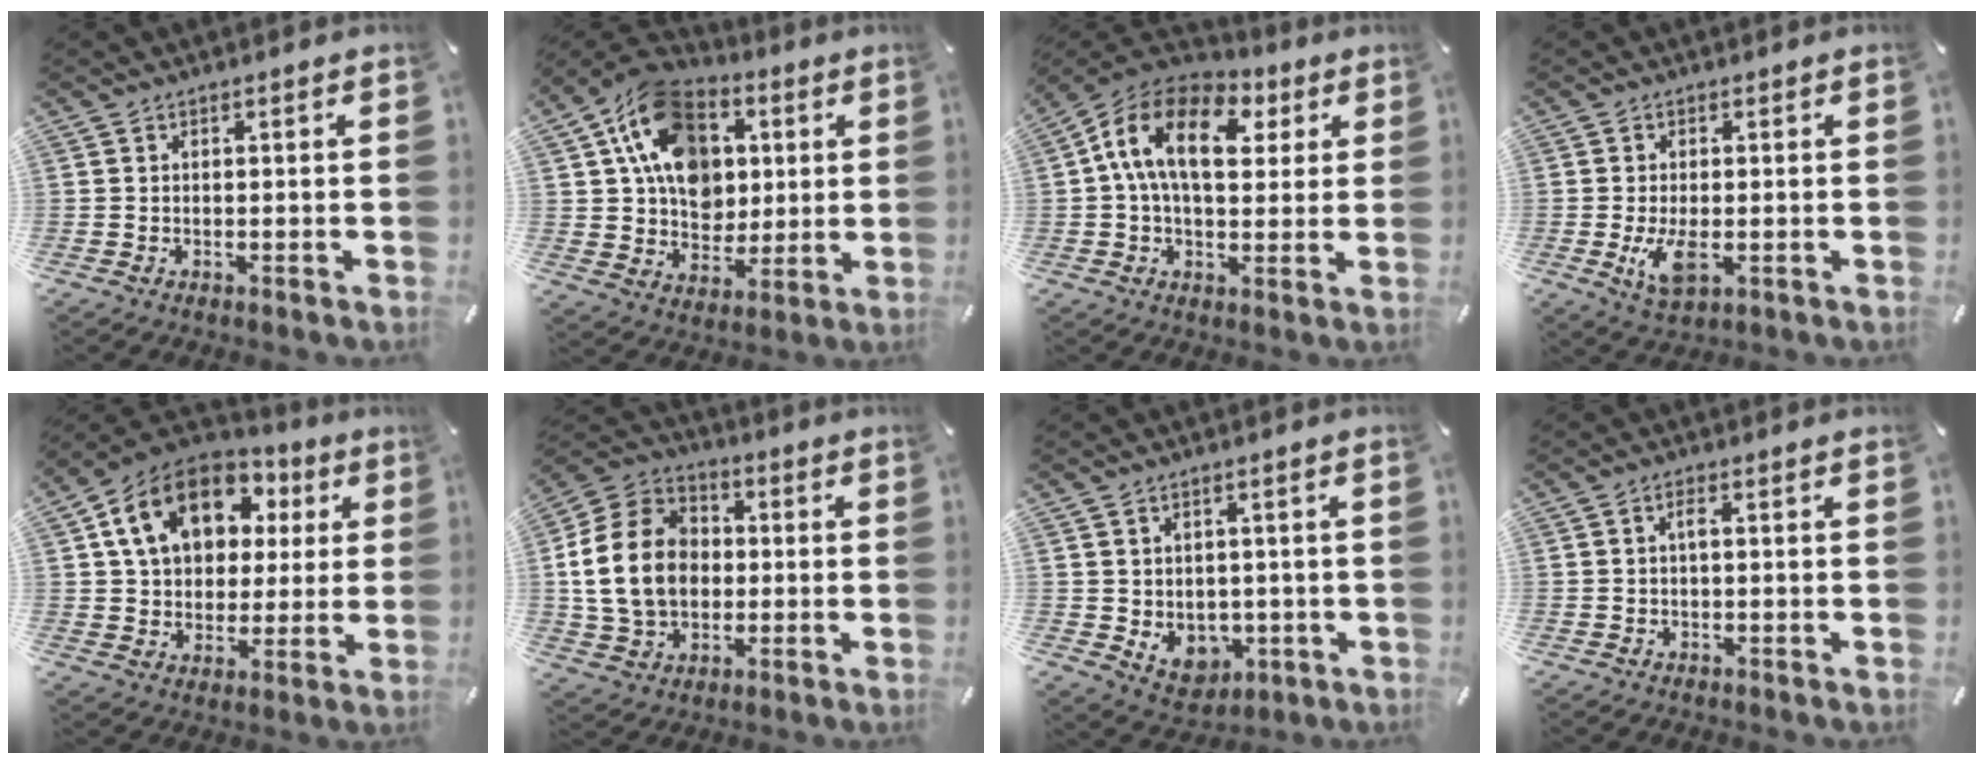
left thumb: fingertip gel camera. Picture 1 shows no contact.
{"total": 17.3, "force": [4.9, 14.1, 8.8], "torque": [-0.155, -0.012, 0.094]}
{"total": 15.6, "force": [3.6, 9.9, 11.5], "torque": [-0.220, 0.004, 0.063]}
{"total": 6.3, "force": [-1.0, 3.1, 5.4], "torque": [-0.115, -0.012, -0.019]}
{"total": 16.2, "force": [6.0, 12.4, 8.5], "torque": [-0.165, -0.002, 0.114]}
{"total": 16.9, "force": [-0.2, 13.6, 10.1], "torque": [-0.236, 0.013, -0.007]}
{"total": 6.0, "force": [-0.1, 5.5, 2.4], "torque": [-0.031, -0.003, 0.003]}
{"total": 1.6, "force": [0.0, 0.4, 1.6], "torque": [-0.033, 0.002, -0.002]}